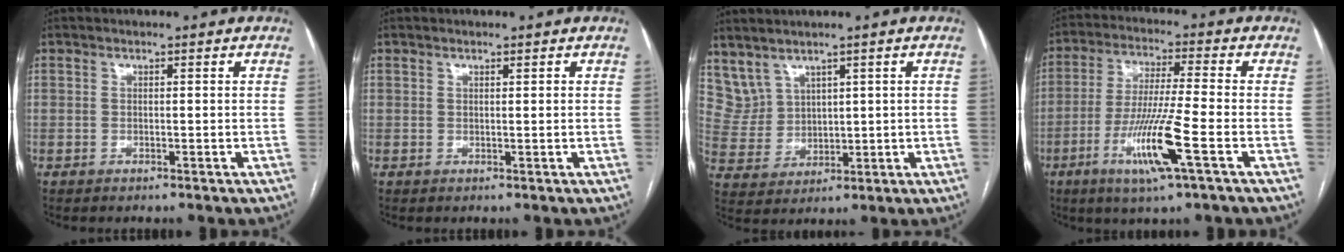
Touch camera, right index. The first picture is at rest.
{"total": 0.6, "force": [0.4, 0.1, 0.4], "torque": [-0.008, -0.002, 0.005]}
{"total": 5.6, "force": [4.3, 3.4, 1.1], "torque": [-0.035, 0.018, 0.109]}
{"total": 11.6, "force": [-4.5, -0.5, 10.7], "torque": [-0.211, -0.020, -0.087]}